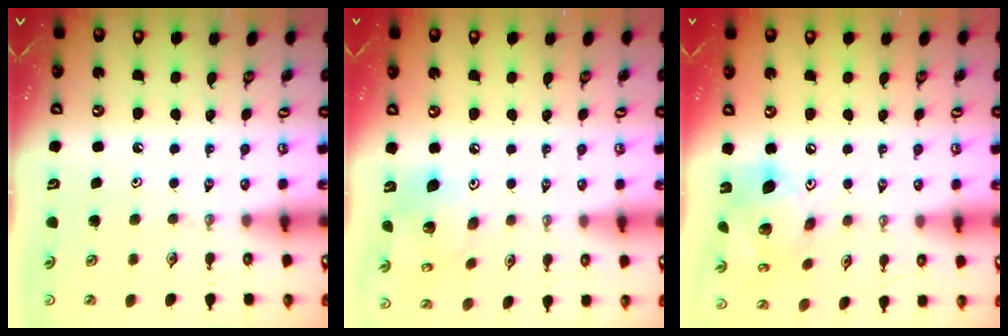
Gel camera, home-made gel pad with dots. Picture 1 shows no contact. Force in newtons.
{"total": 13.1, "press": 12.8, "slide": 2.4}
{"total": 16.8, "press": 16.4, "slide": 3.4}